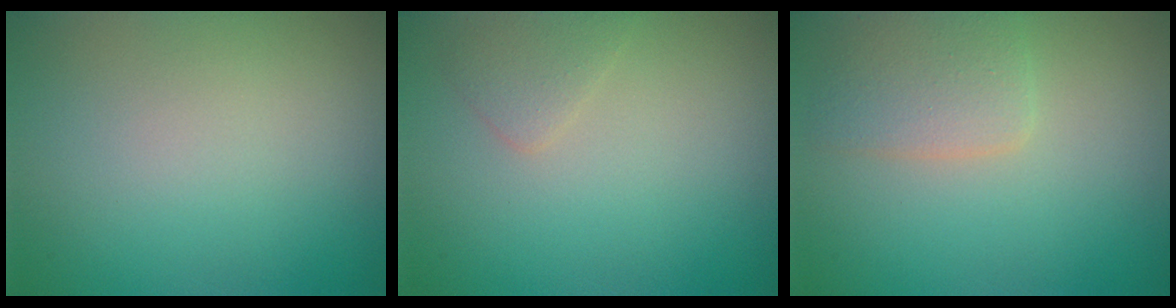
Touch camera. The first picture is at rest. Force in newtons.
{"total": 1.2, "press": 1.2, "slide": 0.1}
{"total": 2.8, "press": 2.8, "slide": 0.0}